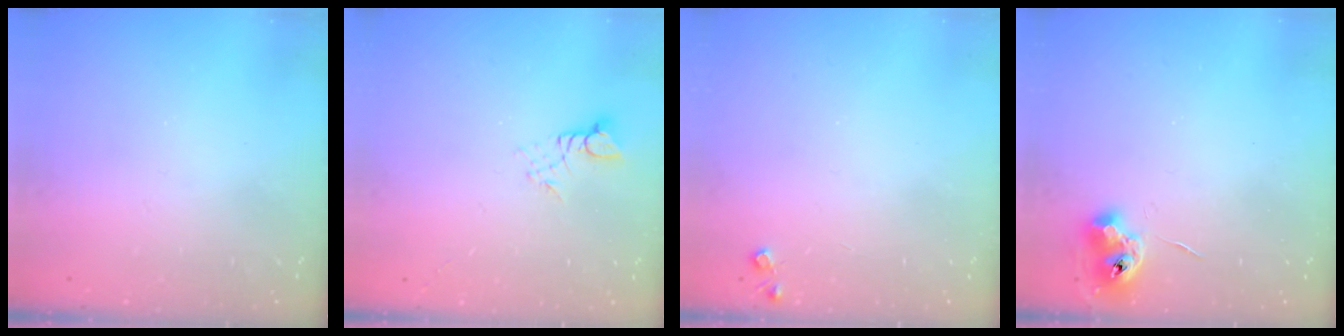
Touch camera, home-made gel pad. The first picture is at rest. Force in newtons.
{"total": 2.6, "press": 2.6, "slide": 0.3}
{"total": 4.3, "press": 4.3, "slide": 0.5}
{"total": 7.8, "press": 7.8, "slide": 0.4}